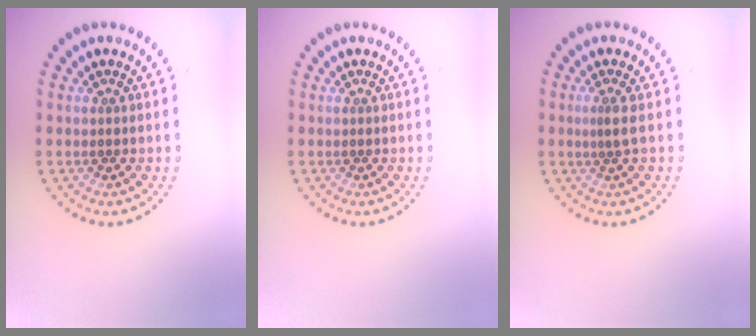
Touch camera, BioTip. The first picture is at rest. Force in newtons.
{"total": 0.0}
{"total": 1.2, "press": 0.7, "slide": 1.0}